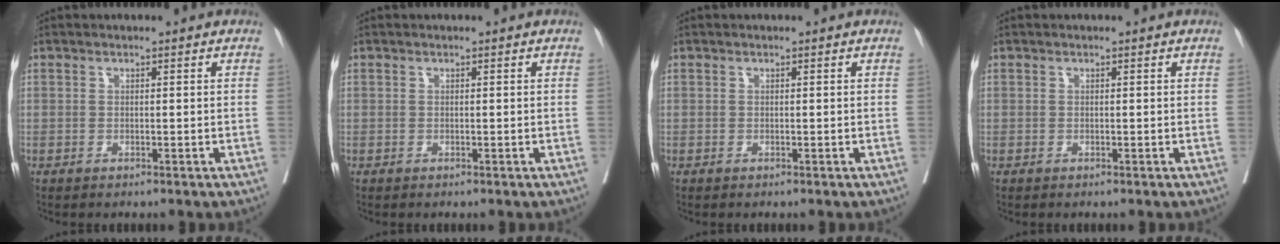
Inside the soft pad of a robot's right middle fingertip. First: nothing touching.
{"total": 0.0}
{"total": 0.0}
{"total": 0.0}